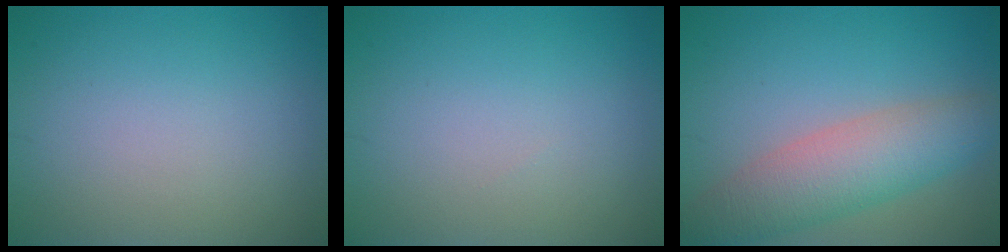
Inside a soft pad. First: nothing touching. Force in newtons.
{"total": 0.0}
{"total": 6.1, "press": 6.0, "slide": 0.5}